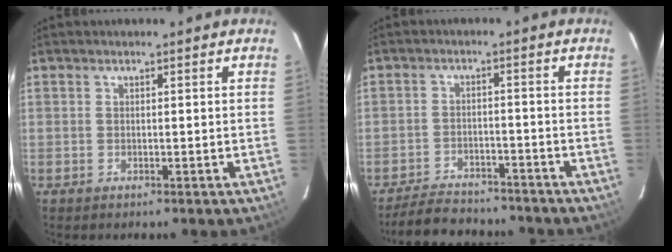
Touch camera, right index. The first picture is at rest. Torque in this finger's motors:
{"motor_torque": [-0.61, -0.42, -0.37, -0.14]}